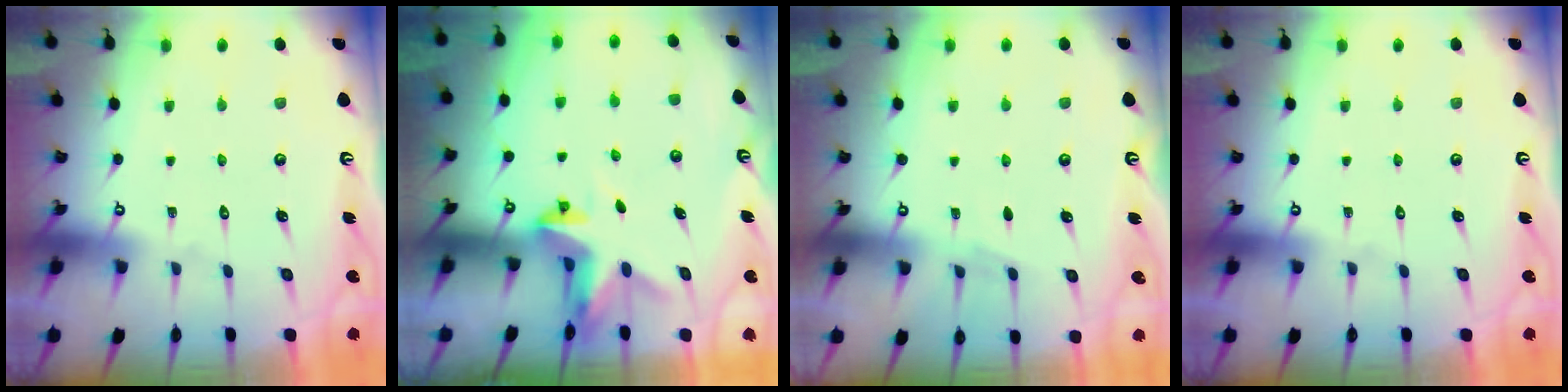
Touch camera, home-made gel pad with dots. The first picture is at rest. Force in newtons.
{"total": 3.2, "press": 3.2, "slide": 0.1}
{"total": 3.7, "press": 3.7, "slide": 0.4}
{"total": 0.0}